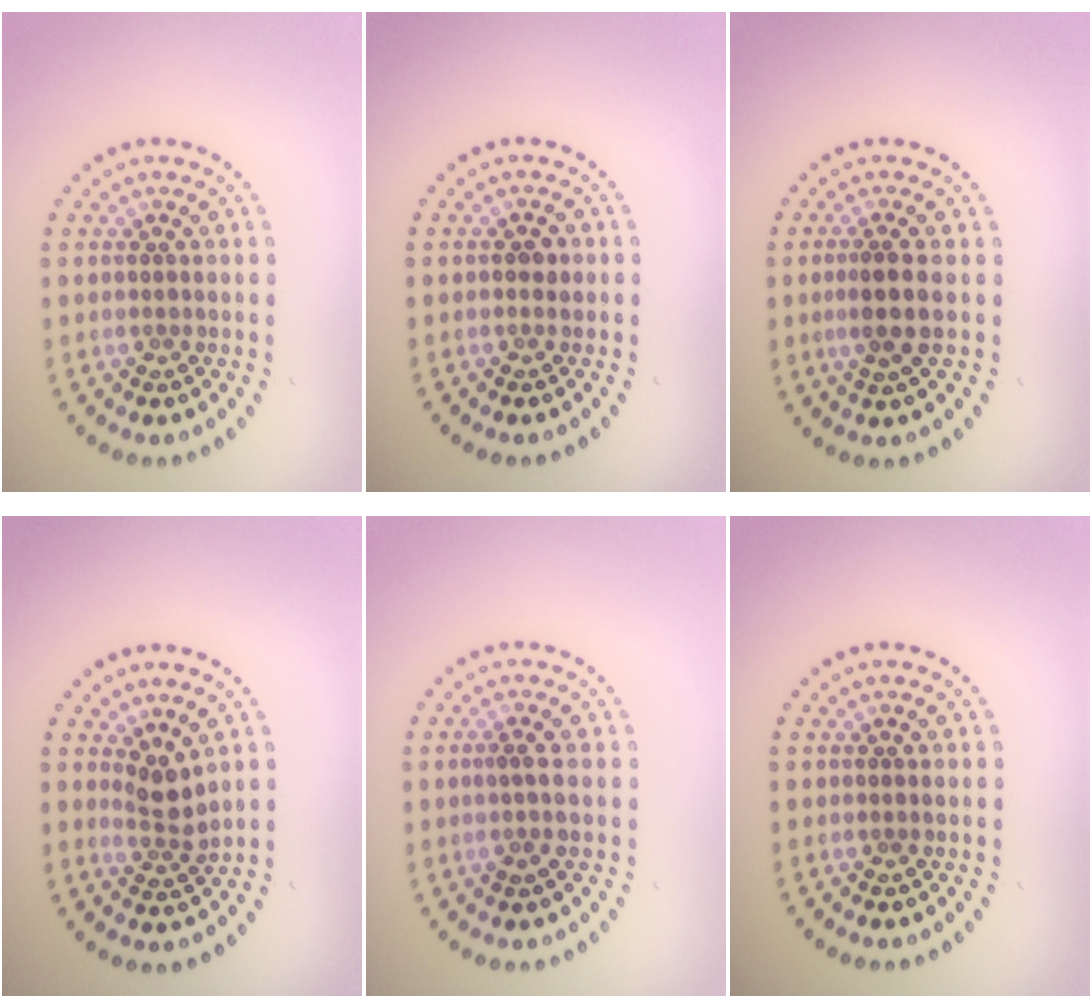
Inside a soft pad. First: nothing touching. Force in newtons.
{"total": 1.2, "press": 1.2, "slide": 0.1}
{"total": 2.6, "press": 2.3, "slide": 1.2}
{"total": 2.3, "press": 1.8, "slide": 1.4}
{"total": 1.2, "press": 1.0, "slide": 0.6}
{"total": 0.0}